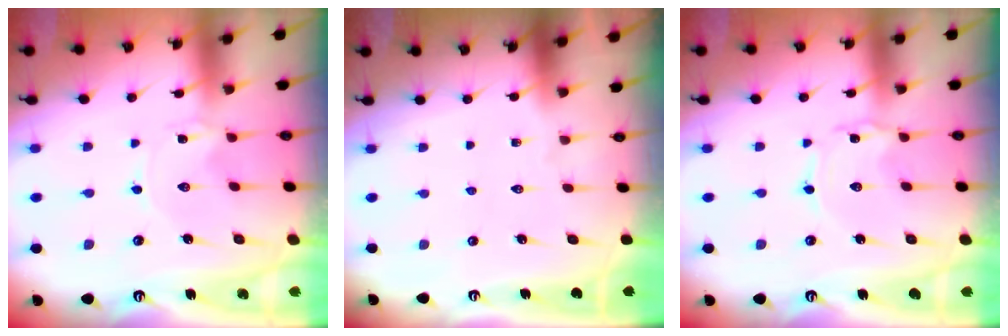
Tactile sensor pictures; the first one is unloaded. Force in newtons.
{"total": 0.0}
{"total": 1.2, "press": 1.2, "slide": 0.1}